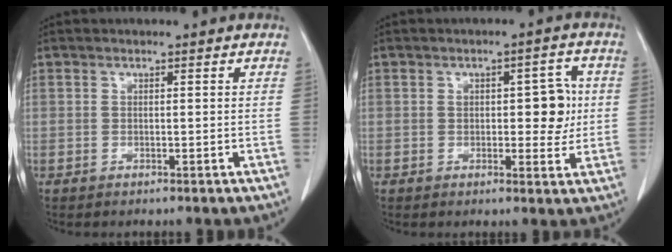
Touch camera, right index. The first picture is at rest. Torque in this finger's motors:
{"motor_torque": [0.11, 0.06, 0.06, 0.03]}